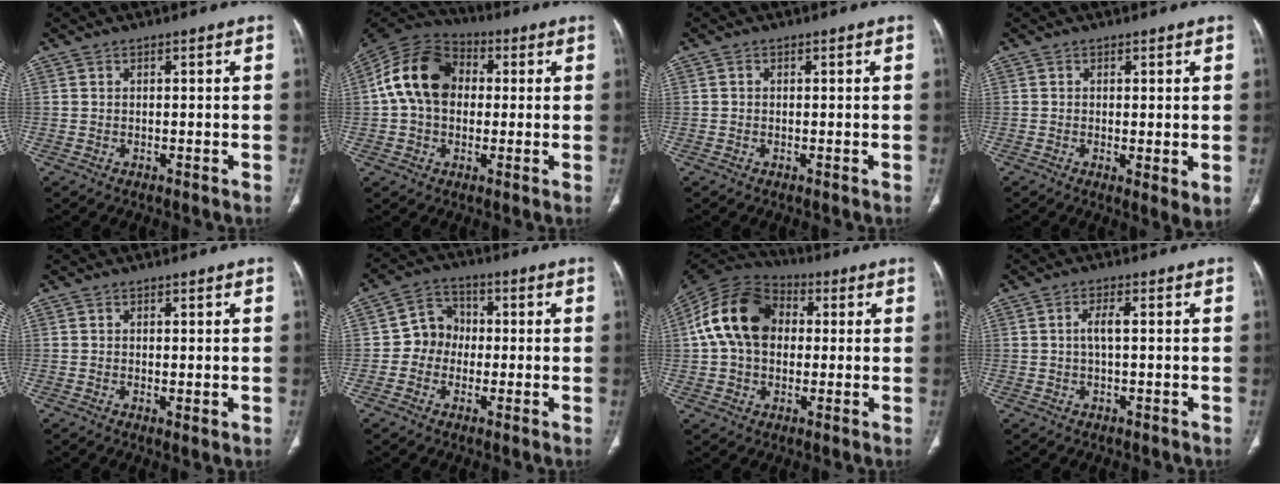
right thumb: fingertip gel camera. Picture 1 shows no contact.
{"total": 15.1, "force": [1.5, 11.2, 10.1], "torque": [-0.170, 0.031, 0.015]}
{"total": 0.5, "force": [0.0, 0.5, 0.2], "torque": [-0.001, 0.002, -0.002]}
{"total": 3.6, "force": [-0.2, 1.1, 3.4], "torque": [-0.060, -0.015, -0.006]}
{"total": 1.4, "force": [-0.1, 0.5, 1.3], "torque": [-0.028, -0.008, -0.001]}
{"total": 6.9, "force": [-0.8, 6.3, 2.8], "torque": [-0.016, 0.022, -0.029]}
{"total": 16.5, "force": [2.1, 12.0, 11.1], "torque": [-0.191, 0.031, 0.027]}
{"total": 2.6, "force": [0.1, 0.8, 2.5], "torque": [-0.058, 0.007, 0.001]}